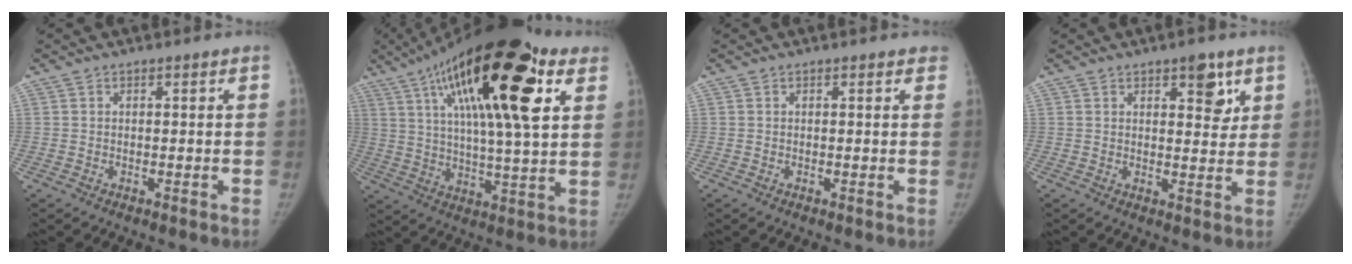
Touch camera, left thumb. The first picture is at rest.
{"total": 28.1, "force": [11.6, 8.5, 24.1], "torque": [-0.390, -0.005, 0.182]}
{"total": 1.6, "force": [1.2, 0.7, 0.8], "torque": [0.002, 0.002, 0.007]}
{"total": 5.8, "force": [3.1, 2.7, 4.1], "torque": [-0.026, -0.018, 0.040]}